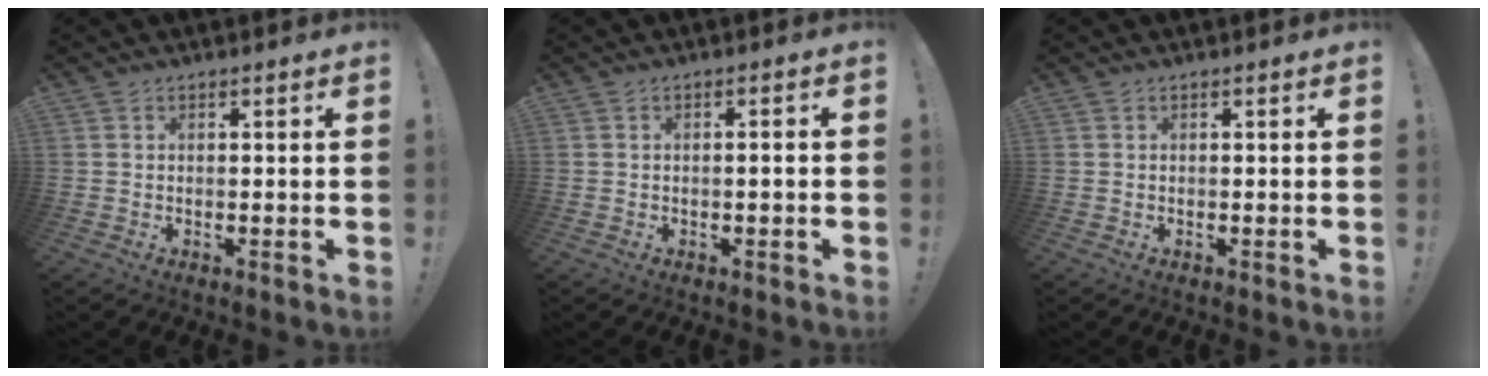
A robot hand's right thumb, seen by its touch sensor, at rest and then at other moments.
{"total": 1.5, "force": [-0.7, -0.1, 1.3], "torque": [-0.027, 0.004, -0.013]}
{"total": 0.0}